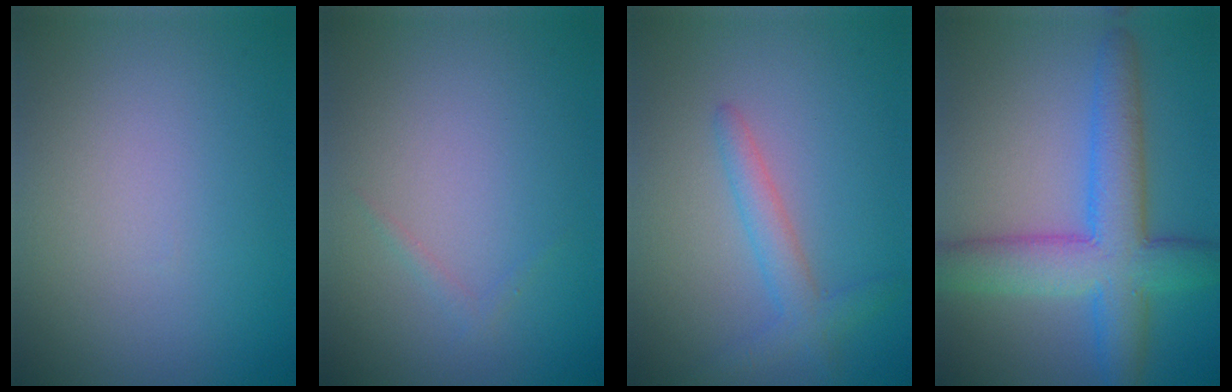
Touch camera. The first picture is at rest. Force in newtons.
{"total": 0.6, "press": 0.6, "slide": 0.0}
{"total": 2.4, "press": 2.4, "slide": 0.1}
{"total": 7.6, "press": 7.6, "slide": 0.3}